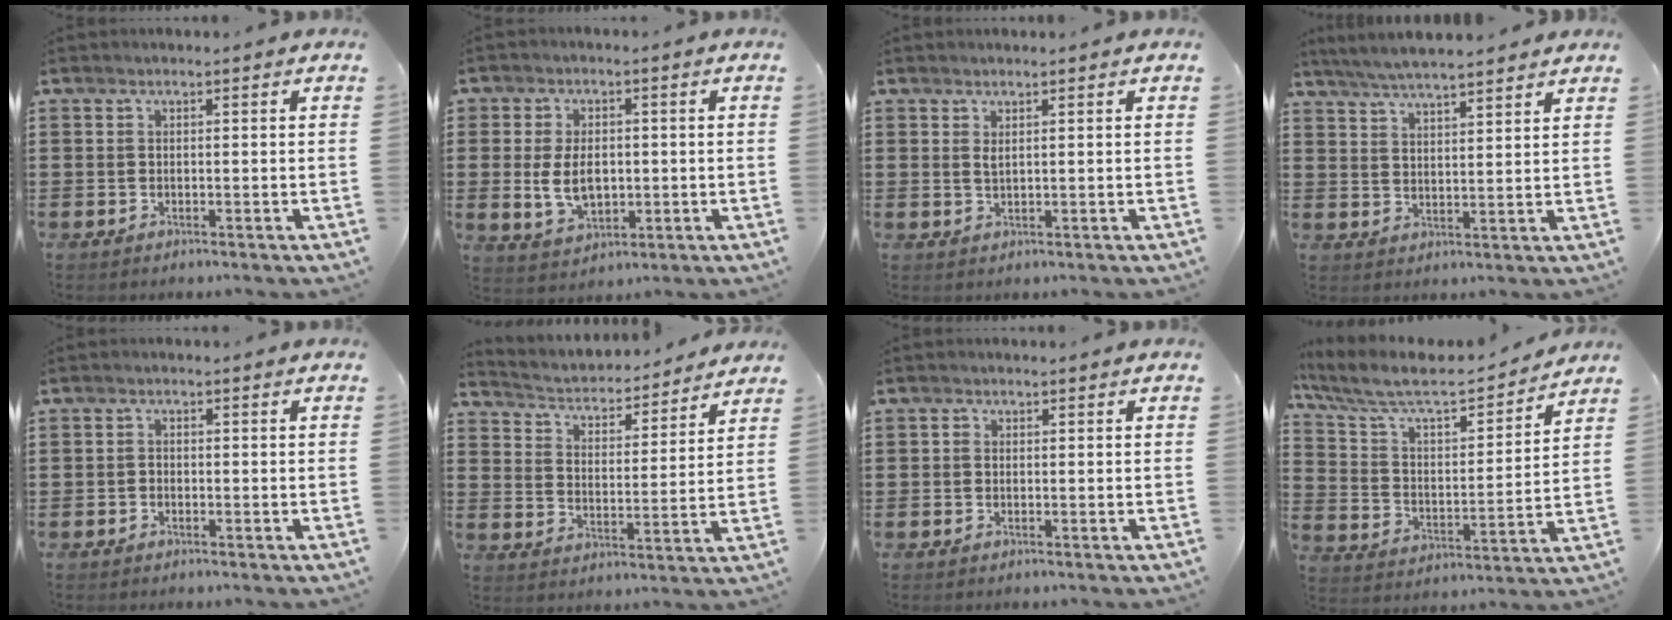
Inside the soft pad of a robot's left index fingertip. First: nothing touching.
{"total": 6.6, "force": [-0.2, 4.4, 4.9], "torque": [-0.093, 0.002, -0.010]}
{"total": 1.3, "force": [0.6, 0.3, 1.1], "torque": [-0.023, 0.001, 0.011]}
{"total": 4.8, "force": [4.6, 0.1, 1.5], "torque": [-0.044, -0.015, 0.083]}
{"total": 0.9, "force": [-0.7, 0.5, 0.1], "torque": [-0.006, 0.000, -0.015]}
{"total": 2.9, "force": [2.9, 0.4, 0.3], "torque": [-0.026, -0.031, 0.040]}
{"total": 0.8, "force": [-0.1, 0.7, 0.3], "torque": [-0.009, 0.004, -0.003]}
{"total": 7.9, "force": [6.9, 1.5, 3.4], "torque": [-0.098, -0.046, 0.114]}